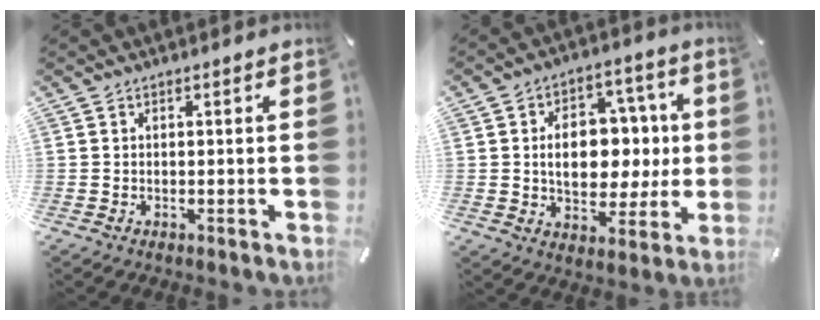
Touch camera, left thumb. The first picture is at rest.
{"total": 13.6, "force": [0.8, 10.2, 8.9], "torque": [-0.131, 0.003, 0.018]}